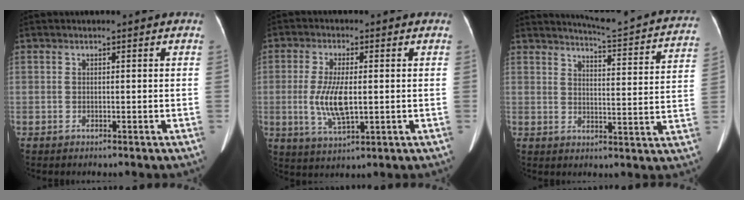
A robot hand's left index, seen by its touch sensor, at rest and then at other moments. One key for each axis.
{"total": 7.4, "fx": -0.4, "fy": 2.2, "fz": 7.1, "tx": -0.153, "ty": -0.008, "tz": -0.003}
{"total": 18.7, "fx": 17.8, "fy": 0.5, "fz": 5.9, "tx": -0.084, "ty": -0.071, "tz": 0.202}